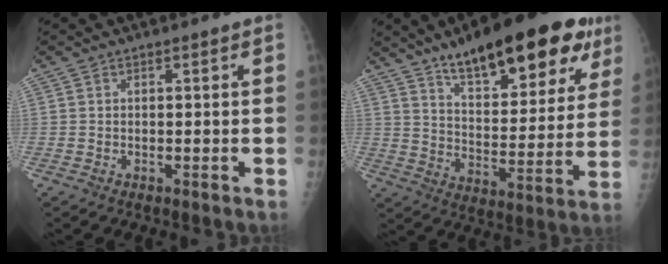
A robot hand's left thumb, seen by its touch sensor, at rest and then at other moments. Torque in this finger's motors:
{"motor_torque": [0.78, 0.73, 1.22, -1.55, 0.23]}